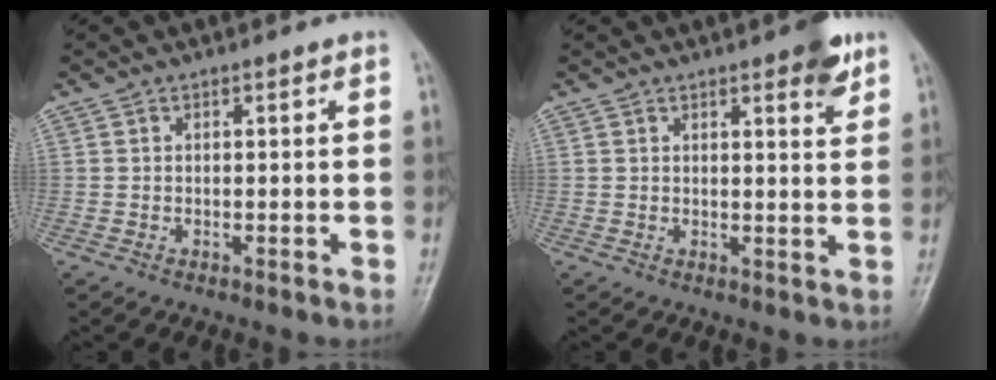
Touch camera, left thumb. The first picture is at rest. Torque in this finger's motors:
{"motor_torque": [0.96, 0.35, 0.54, -0.73, 0.02]}